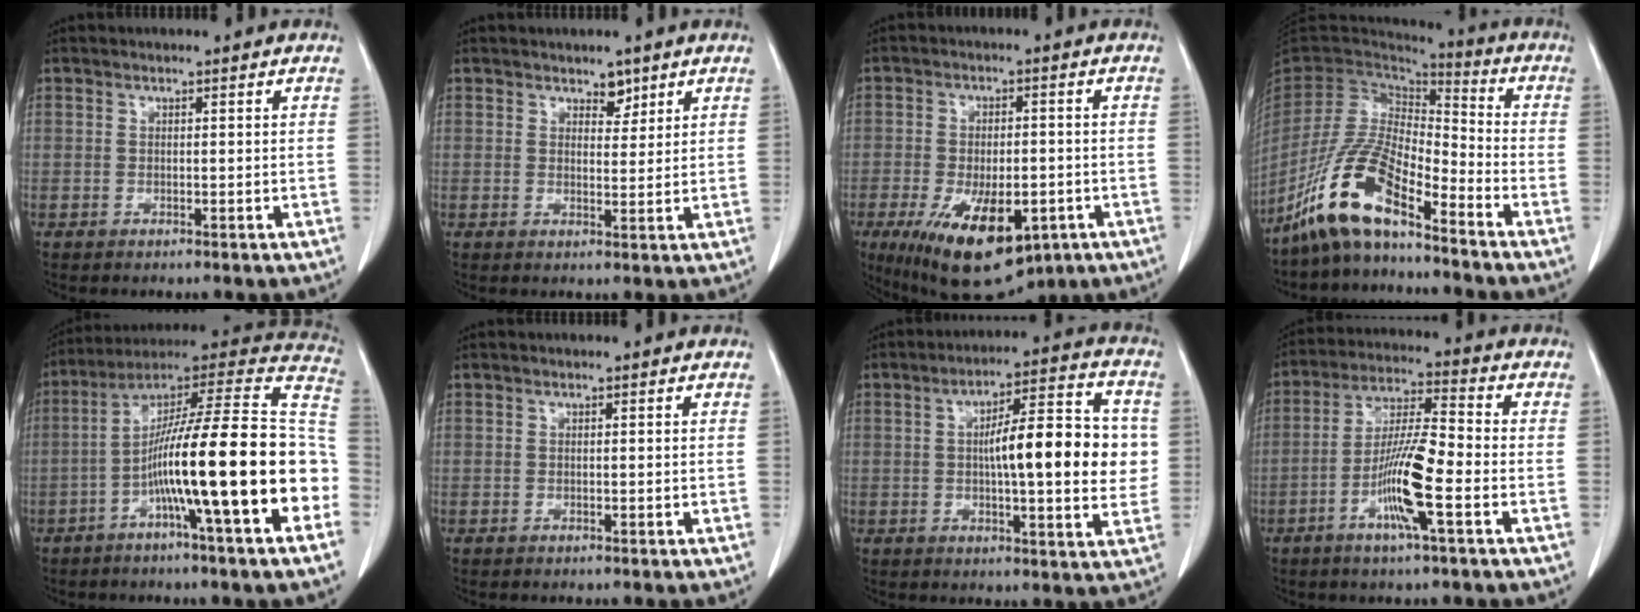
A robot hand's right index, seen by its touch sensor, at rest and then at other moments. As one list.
[{"total": 2.4, "force": [1.8, 1.3, 0.9], "torque": [-0.008, -0.004, 0.028]}, {"total": 16.1, "force": [-7.7, 7.0, 12.3], "torque": [-0.206, -0.018, -0.104]}, {"total": 12.9, "force": [-9.0, 3.1, 8.7], "torque": [-0.182, 0.004, -0.173]}, {"total": 24.3, "force": [-6.2, 0.8, 23.5], "torque": [-0.316, 0.012, -0.109]}, {"total": 0.0}, {"total": 14.7, "force": [0.7, 3.3, 14.3], "torque": [-0.208, 0.027, 0.008]}, {"total": 10.6, "force": [-3.8, 0.6, 9.9], "torque": [-0.193, -0.002, -0.076]}]